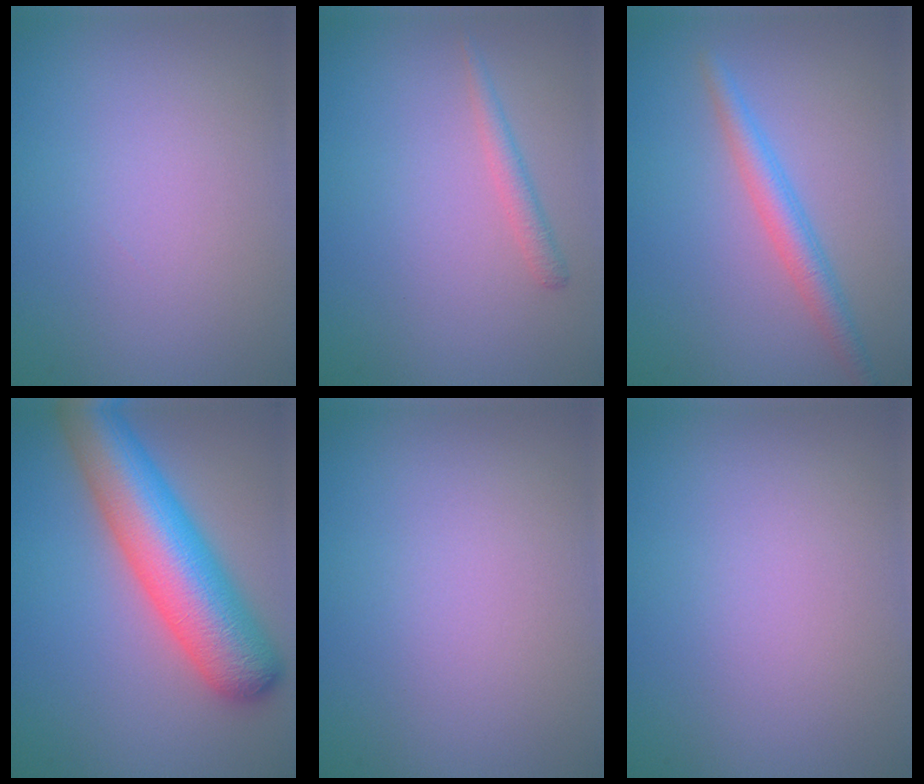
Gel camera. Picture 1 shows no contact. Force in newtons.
{"total": 1.4, "press": 1.3, "slide": 0.1}
{"total": 2.6, "press": 2.6, "slide": 0.1}
{"total": 9.8, "press": 9.8, "slide": 0.3}
{"total": 0.0}
{"total": 0.0}